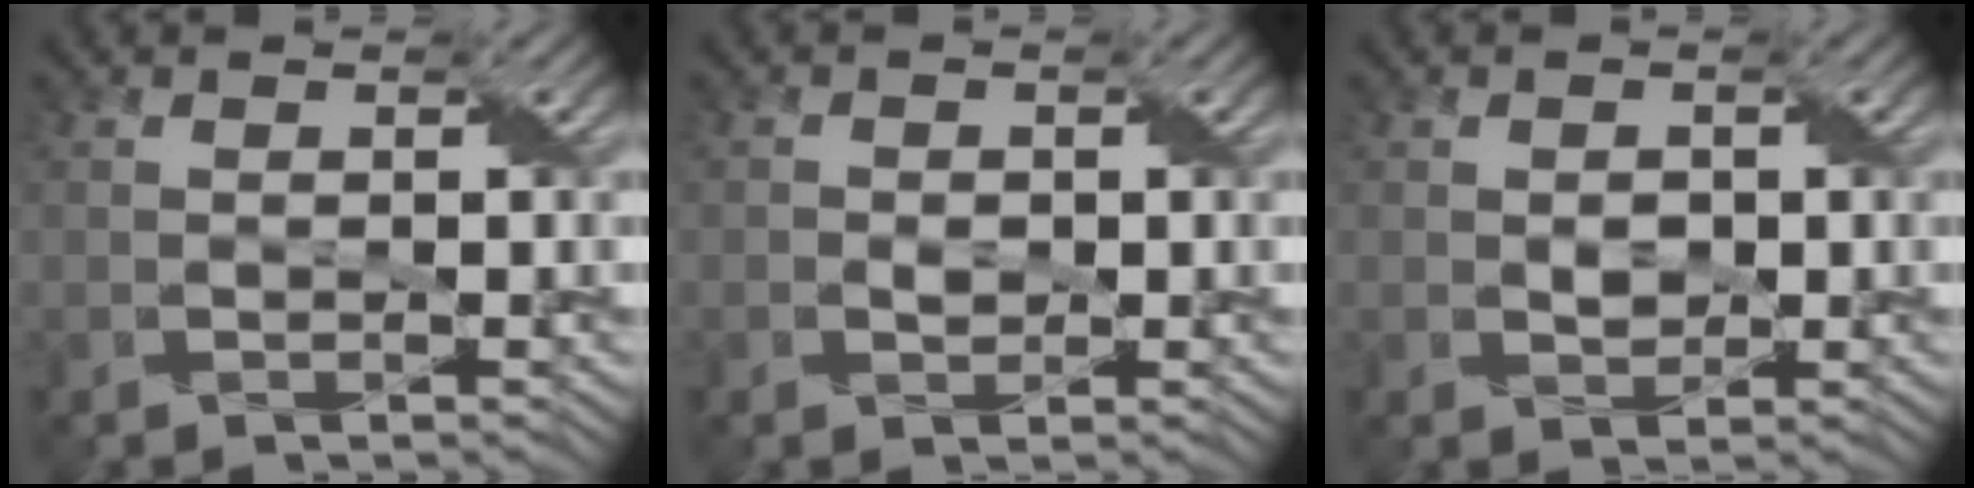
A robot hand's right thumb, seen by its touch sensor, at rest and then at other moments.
{"total": 1.2, "force": [-0.2, 0.9, 0.7], "torque": [-0.014, -0.003, -0.005]}
{"total": 1.6, "force": [0.0, 1.2, 0.9], "torque": [-0.025, -0.004, 0.001]}